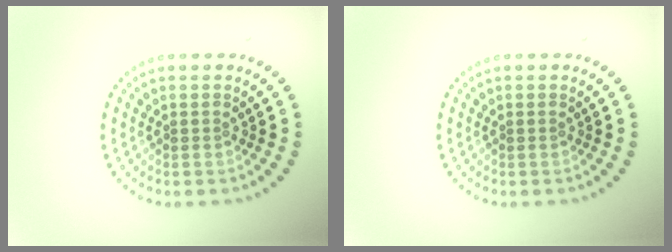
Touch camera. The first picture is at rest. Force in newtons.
{"total": 0.0}